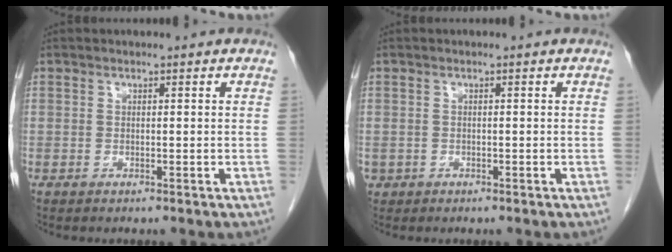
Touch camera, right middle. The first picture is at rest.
{"total": 0.9, "force": [-0.3, 0.8, 0.1], "torque": [-0.006, 0.004, -0.001]}